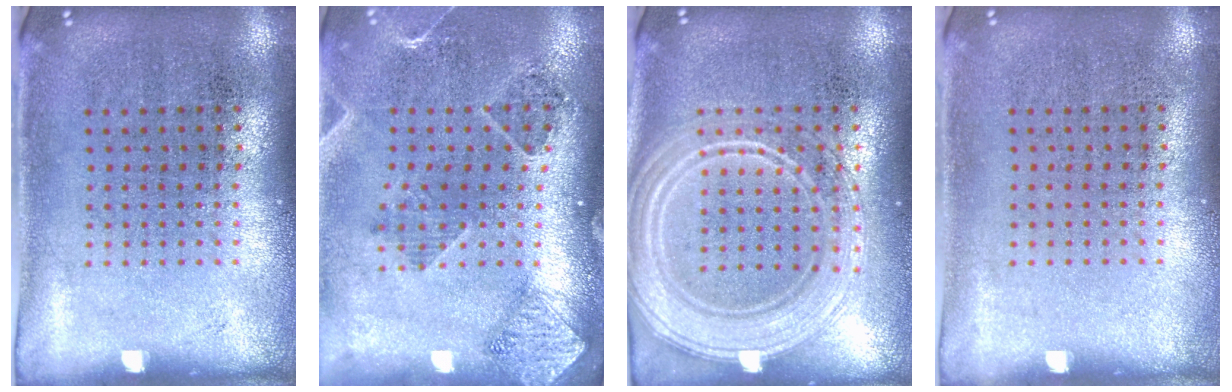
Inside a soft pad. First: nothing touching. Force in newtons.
{"total": 1.5, "press": 1.5, "slide": 0.3}
{"total": 2.9, "press": 2.8, "slide": 0.4}
{"total": 0.0}